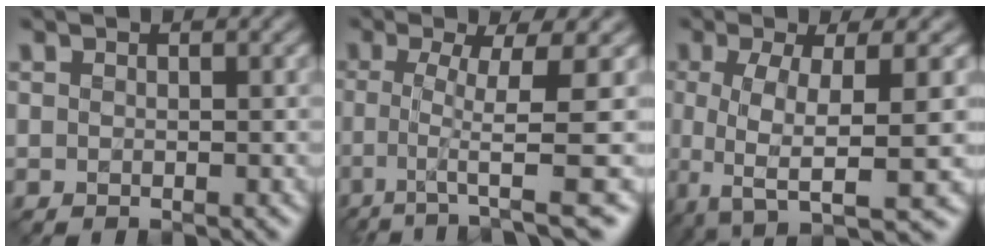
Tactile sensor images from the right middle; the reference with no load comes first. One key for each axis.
{"total": 6.8, "fx": -1.2, "fy": 1.2, "fz": 6.5, "tx": -0.105, "ty": -0.003, "tz": -0.025}
{"total": 8.7, "fx": -1.5, "fy": 2.6, "fz": 8.2, "tx": -0.119, "ty": -0.013, "tz": -0.029}